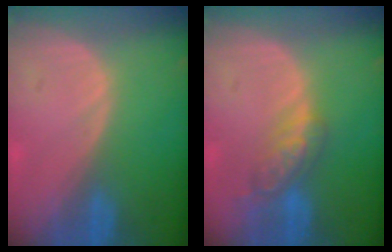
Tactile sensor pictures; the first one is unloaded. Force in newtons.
{"total": 5.7, "press": 5.0, "slide": 2.6}